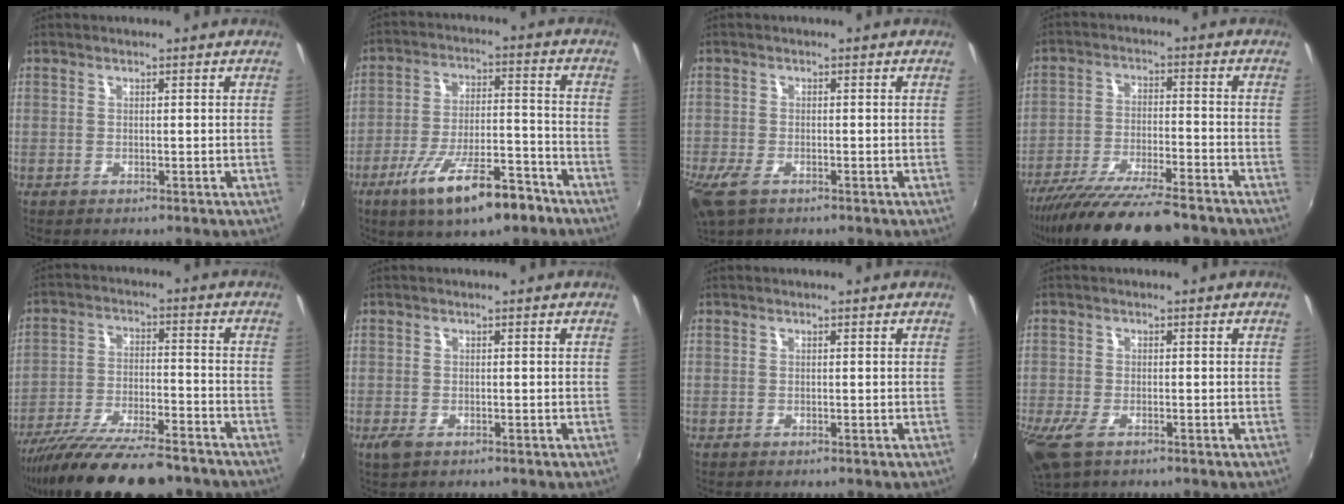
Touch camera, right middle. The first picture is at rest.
{"total": 14.8, "force": [-9.5, 3.9, 10.7], "torque": [-0.199, -0.015, -0.152]}
{"total": 5.7, "force": [-3.4, 2.7, 3.7], "torque": [-0.092, -0.021, -0.065]}
{"total": 17.5, "force": [-14.6, 2.8, 9.3], "torque": [-0.182, -0.039, -0.236]}
{"total": 18.9, "force": [-15.5, 4.1, 10.1], "torque": [-0.194, -0.042, -0.248]}
{"total": 2.1, "force": [-1.1, 1.0, 1.4], "torque": [-0.029, -0.007, -0.020]}
{"total": 0.0}
{"total": 6.3, "force": [-3.6, 2.9, 4.3], "torque": [-0.105, -0.025, -0.067]}